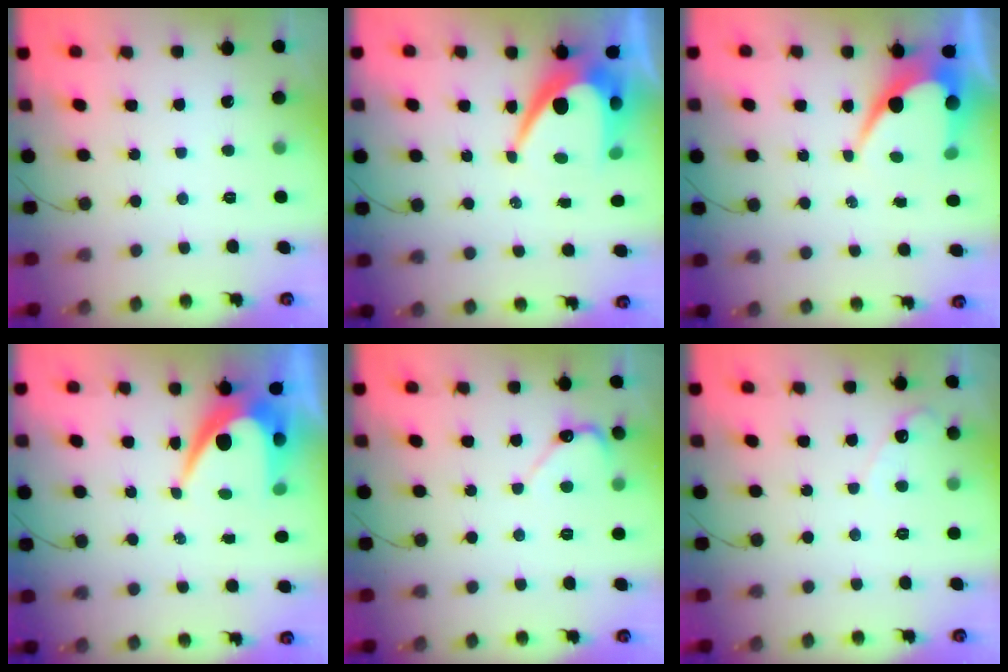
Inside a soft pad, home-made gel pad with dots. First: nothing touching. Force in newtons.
{"total": 11.0, "press": 11.0, "slide": 0.8}
{"total": 8.8, "press": 8.8, "slide": 0.7}
{"total": 9.2, "press": 9.2, "slide": 0.4}
{"total": 4.5, "press": 4.5, "slide": 0.5}
{"total": 3.1, "press": 3.0, "slide": 0.3}